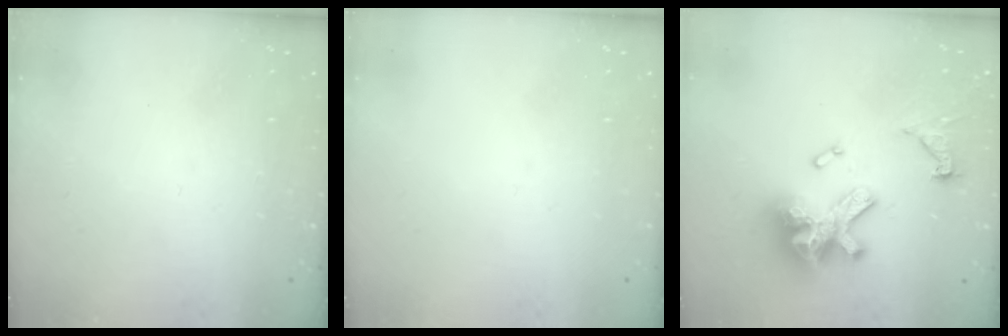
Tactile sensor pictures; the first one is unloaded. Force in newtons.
{"total": 0.0}
{"total": 15.0, "press": 15.0, "slide": 0.8}